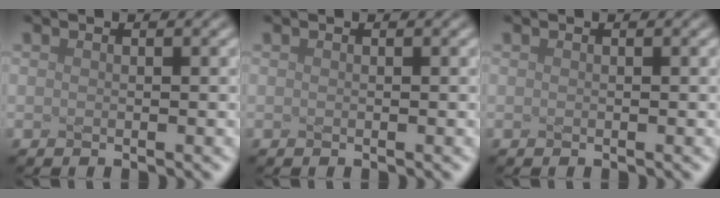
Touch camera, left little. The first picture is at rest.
{"total": 0.0}
{"total": 0.0}